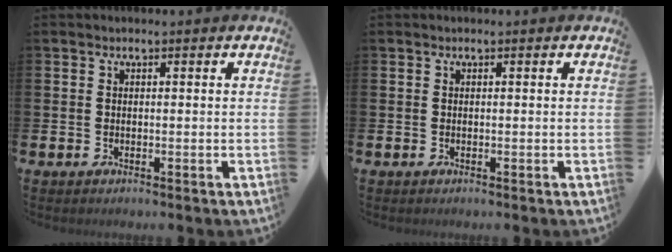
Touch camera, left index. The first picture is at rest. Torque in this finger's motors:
{"motor_torque": [-0.01, -0.01, 0.01, 0.00]}